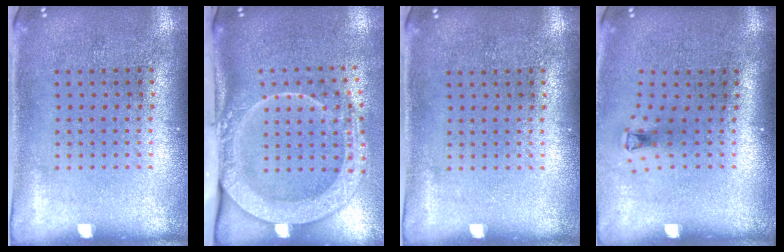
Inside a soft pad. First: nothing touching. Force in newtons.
{"total": 2.8, "press": 2.1, "slide": 1.9}
{"total": 0.0}
{"total": 0.7, "press": 0.4, "slide": 0.6}